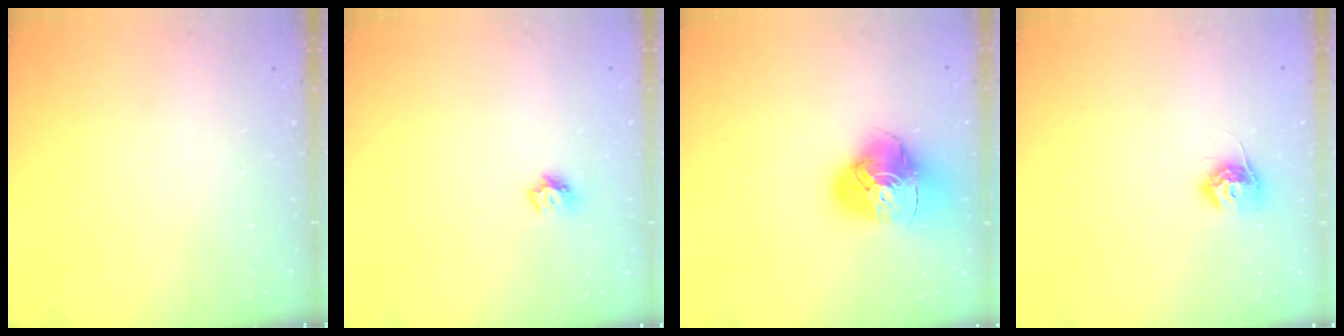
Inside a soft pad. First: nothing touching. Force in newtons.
{"total": 7.0, "press": 7.0, "slide": 0.7}
{"total": 13.8, "press": 13.7, "slide": 1.4}
{"total": 9.5, "press": 9.5, "slide": 0.3}